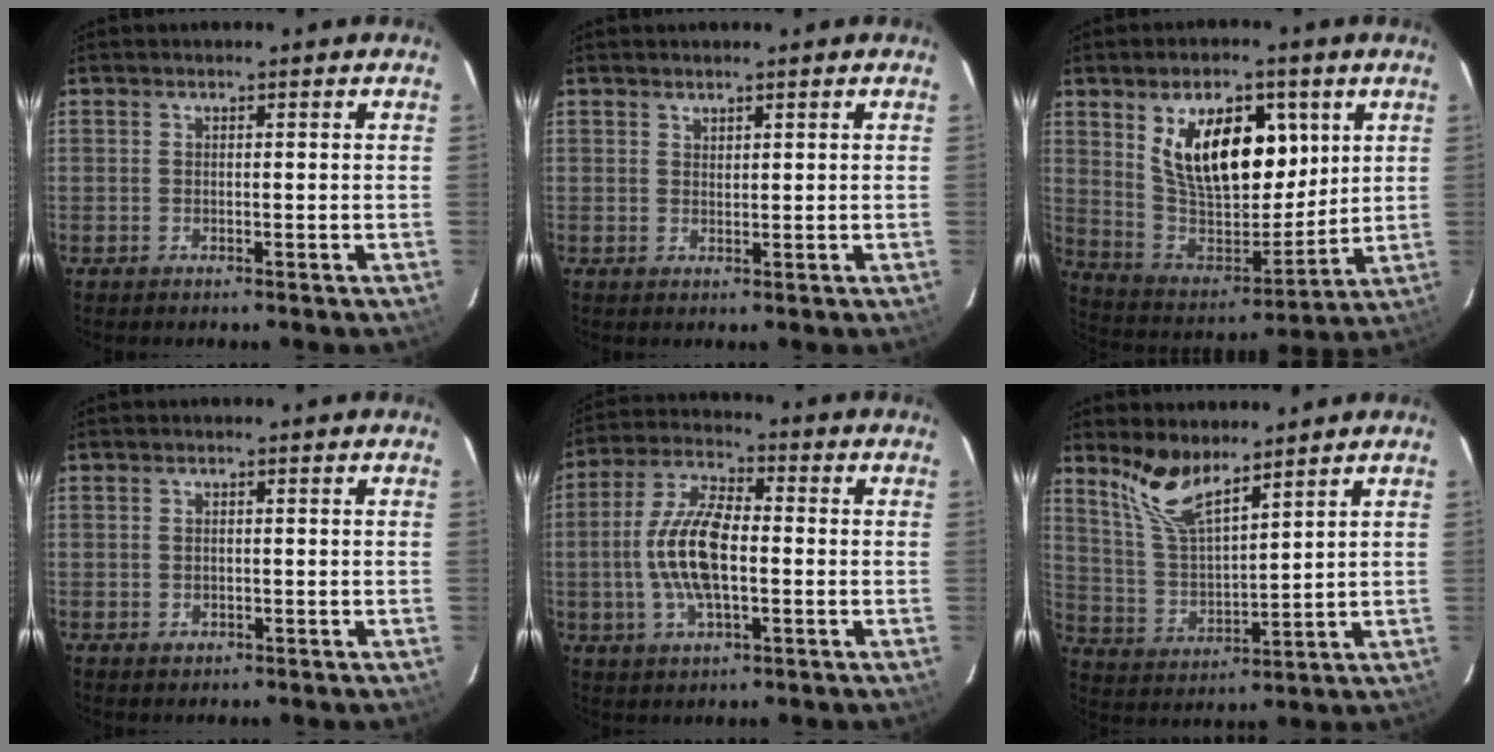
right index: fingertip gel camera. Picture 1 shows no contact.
{"total": 1.0, "force": [1.0, 0.4, 0.2], "torque": [-0.003, 0.002, 0.018]}
{"total": 18.4, "force": [6.9, 9.6, 14.1], "torque": [-0.244, 0.002, 0.137]}
{"total": 1.1, "force": [0.0, 0.9, 0.6], "torque": [-0.008, 0.000, 0.001]}
{"total": 12.5, "force": [-1.5, 5.0, 11.3], "torque": [-0.235, 0.006, -0.029]}
{"total": 9.4, "force": [7.3, 2.4, 5.4], "torque": [-0.110, -0.001, 0.154]}